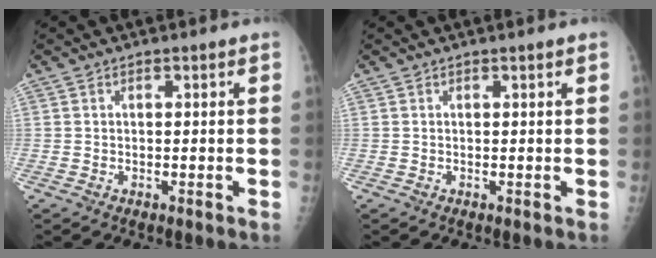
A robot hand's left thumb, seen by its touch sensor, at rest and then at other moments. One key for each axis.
{"total": 0.5, "fx": 0.3, "fy": -0.2, "fz": 0.4, "tx": -0.018, "ty": -0.005, "tz": 0.009}